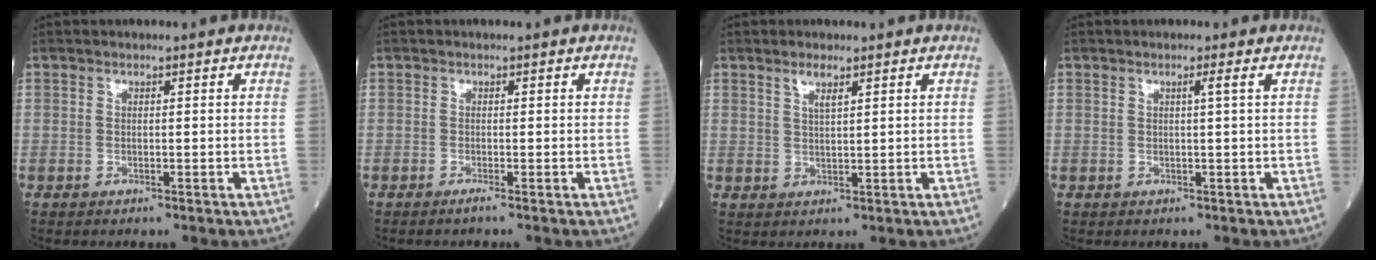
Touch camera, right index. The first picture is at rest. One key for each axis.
{"total": 0.6, "fx": -0.4, "fy": -0.2, "fz": 0.4, "tx": -0.004, "ty": 0.000, "tz": -0.011}
{"total": 2.2, "fx": 1.4, "fy": 0.2, "fz": 1.7, "tx": -0.037, "ty": 0.002, "tz": 0.029}
{"total": 1.0, "fx": 0.3, "fy": -0.5, "fz": 0.8, "tx": -0.019, "ty": -0.003, "tz": 0.008}